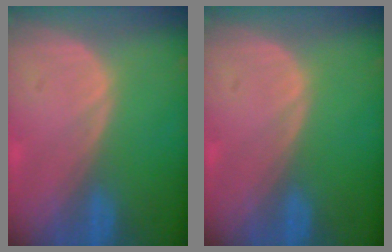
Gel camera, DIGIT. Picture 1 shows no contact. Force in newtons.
{"total": 0.0}